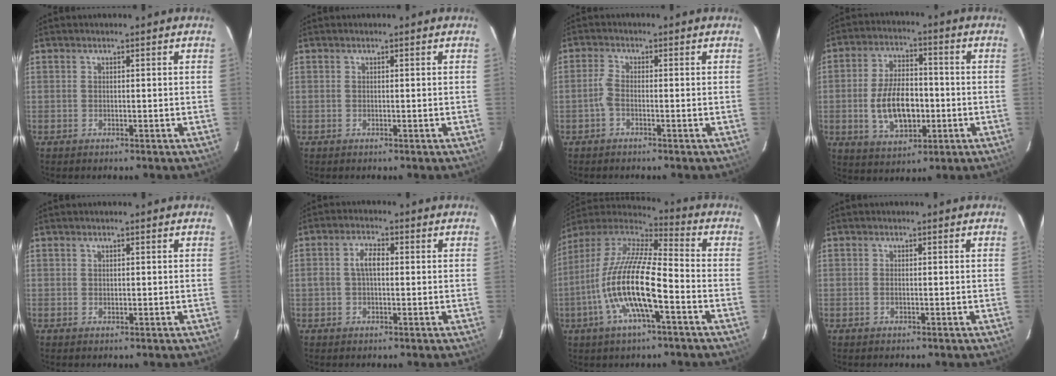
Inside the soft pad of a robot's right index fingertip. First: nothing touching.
{"total": 0.0}
{"total": 2.0, "force": [-1.0, 0.6, 1.6], "torque": [-0.045, 0.005, -0.024]}
{"total": 12.3, "force": [-2.4, 6.6, 10.0], "torque": [-0.198, 0.007, -0.030]}
{"total": 0.5, "force": [0.2, 0.5, 0.2], "torque": [-0.002, 0.003, 0.004]}
{"total": 3.8, "force": [0.2, 2.0, 3.2], "torque": [-0.063, 0.010, 0.004]}
{"total": 18.2, "force": [-6.0, 4.3, 16.6], "torque": [-0.314, -0.018, -0.122]}
{"total": 0.8, "force": [-0.2, 0.4, 0.7], "torque": [-0.015, 0.000, -0.005]}